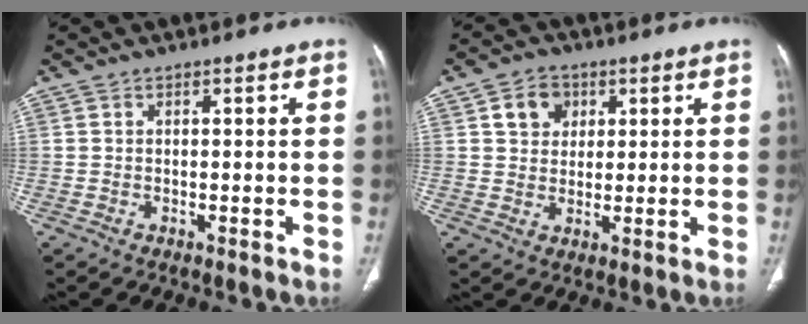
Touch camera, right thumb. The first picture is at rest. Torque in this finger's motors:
{"motor_torque": [-0.08, 0.93, 0.54, -0.42, 0.01]}